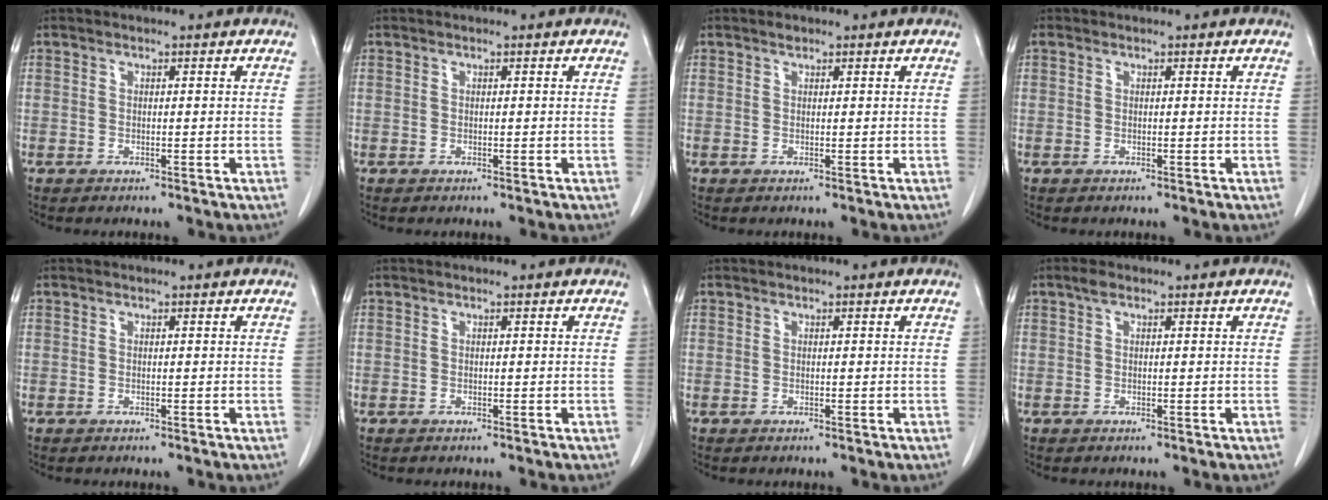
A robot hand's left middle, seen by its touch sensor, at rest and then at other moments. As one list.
[{"total": 0.0}, {"total": 0.7, "force": [0.5, 0.2, 0.3], "torque": [-0.010, 0.001, 0.009]}, {"total": 0.0}, {"total": 0.0}, {"total": 0.0}, {"total": 0.0}, {"total": 1.0, "force": [0.6, 0.4, 0.7], "torque": [-0.015, 0.011, 0.011]}]